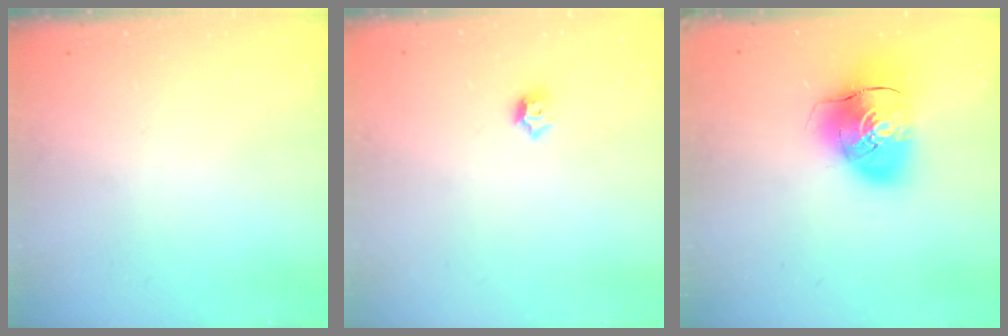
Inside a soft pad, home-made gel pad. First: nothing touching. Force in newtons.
{"total": 3.8, "press": 3.8, "slide": 0.8}
{"total": 13.9, "press": 13.7, "slide": 2.4}